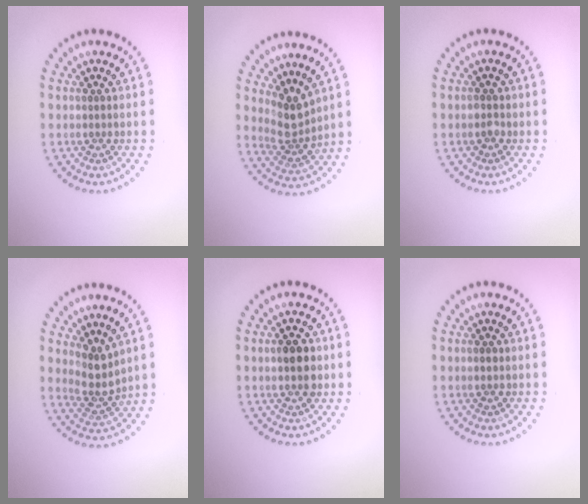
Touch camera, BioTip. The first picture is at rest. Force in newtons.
{"total": 2.9, "press": 2.2, "slide": 1.9}
{"total": 1.0, "press": 1.0, "slide": 0.1}
{"total": 3.0, "press": 2.4, "slide": 1.9}
{"total": 2.8, "press": 2.8, "slide": 0.3}
{"total": 0.9, "press": 0.8, "slide": 0.2}